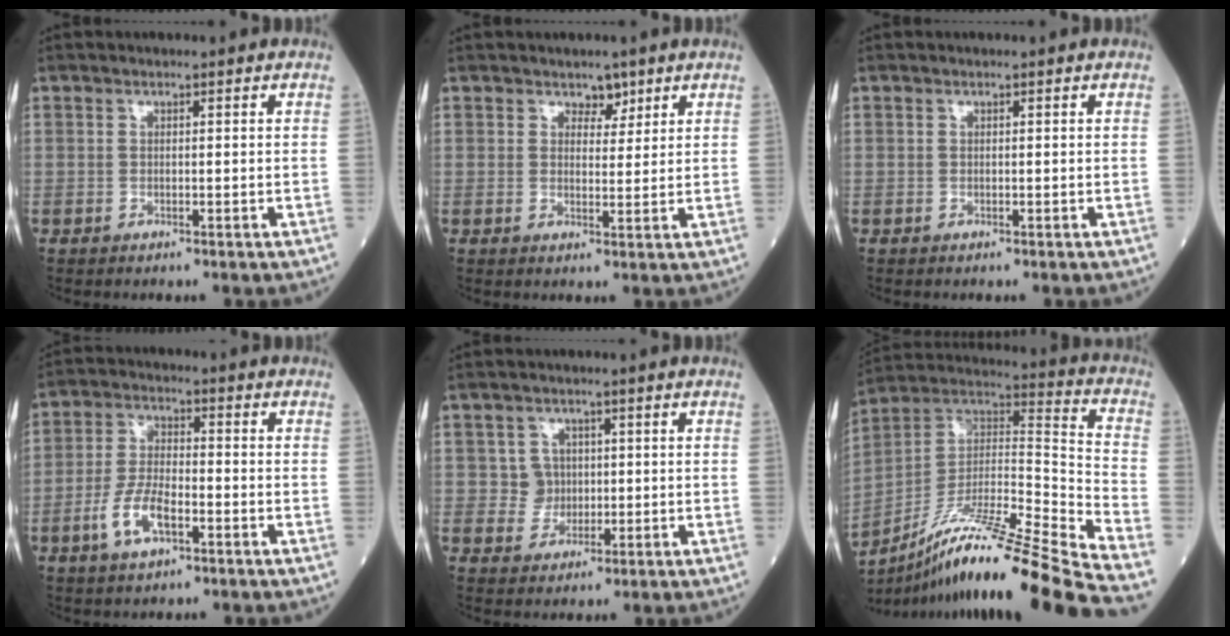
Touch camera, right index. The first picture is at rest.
{"total": 2.5, "force": [1.8, 1.4, 1.0], "torque": [-0.009, -0.003, 0.028]}
{"total": 0.0}
{"total": 7.1, "force": [-3.2, 2.6, 5.8], "torque": [-0.124, 0.001, -0.062]}
{"total": 3.4, "force": [0.4, 3.3, 0.3], "torque": [0.006, 0.006, 0.006]}
{"total": 24.9, "force": [-19.1, -1.5, 15.9], "torque": [-0.245, -0.008, -0.336]}